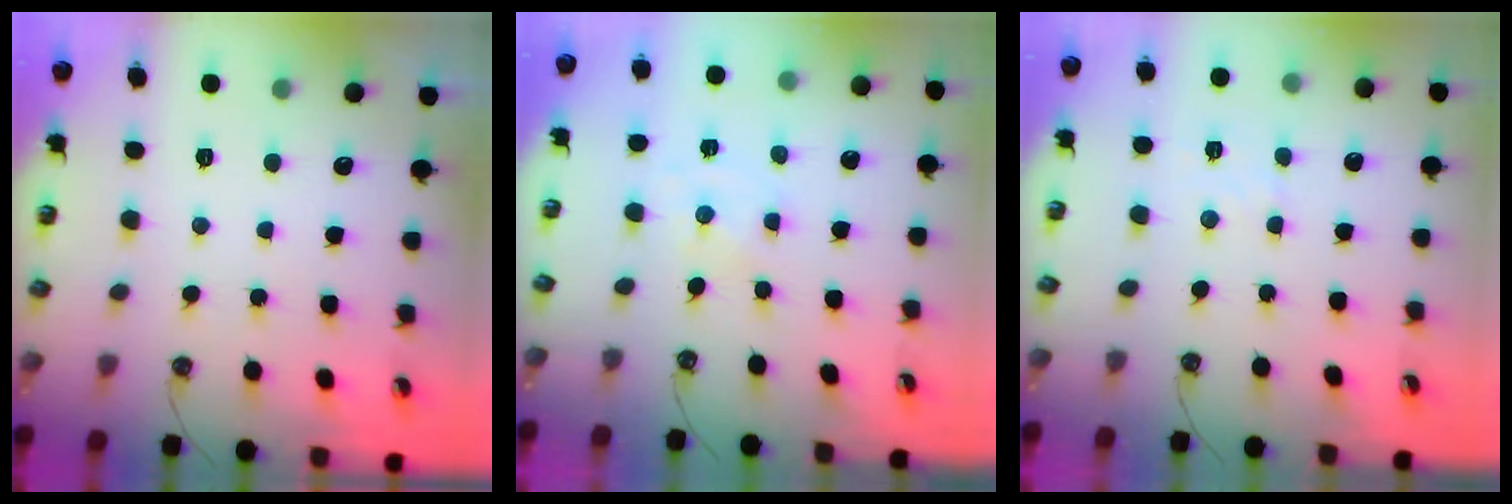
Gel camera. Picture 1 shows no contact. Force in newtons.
{"total": 0.0}
{"total": 2.9, "press": 2.9, "slide": 0.4}